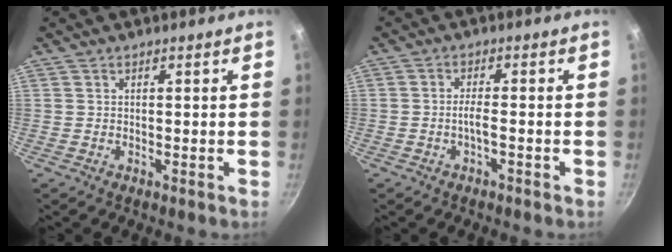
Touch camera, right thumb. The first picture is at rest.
{"total": 2.0, "force": [-0.8, 0.6, 1.7], "torque": [-0.030, 0.009, -0.014]}